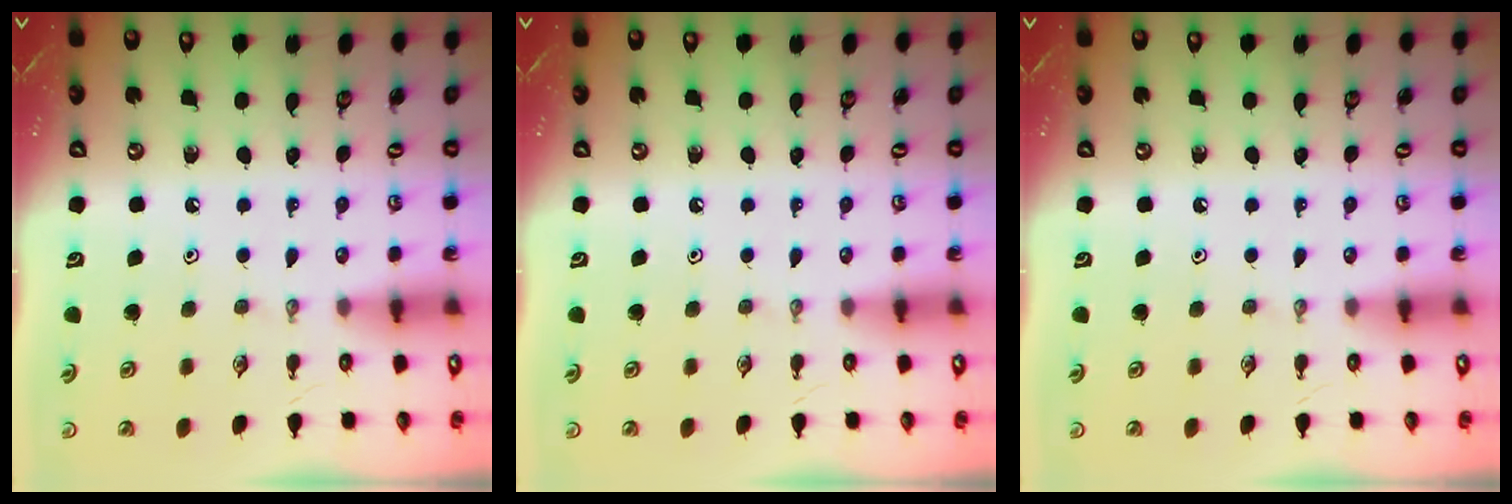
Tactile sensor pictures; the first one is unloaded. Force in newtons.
{"total": 0.0}
{"total": 0.0}